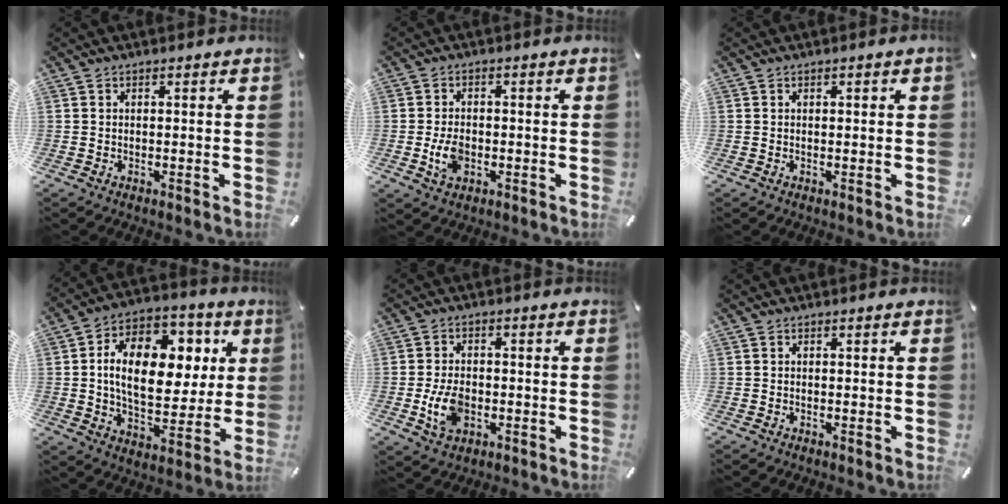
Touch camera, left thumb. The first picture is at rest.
{"total": 5.3, "force": [-1.1, 3.7, 3.7], "torque": [-0.089, -0.002, -0.024]}
{"total": 0.7, "force": [0.3, 0.2, 0.6], "torque": [-0.011, 0.002, 0.004]}
{"total": 18.7, "force": [3.4, 12.0, 14.0], "torque": [-0.233, -0.001, 0.059]}
{"total": 7.6, "force": [-1.7, 5.2, 5.2], "torque": [-0.110, 0.001, -0.032]}
{"total": 0.0}